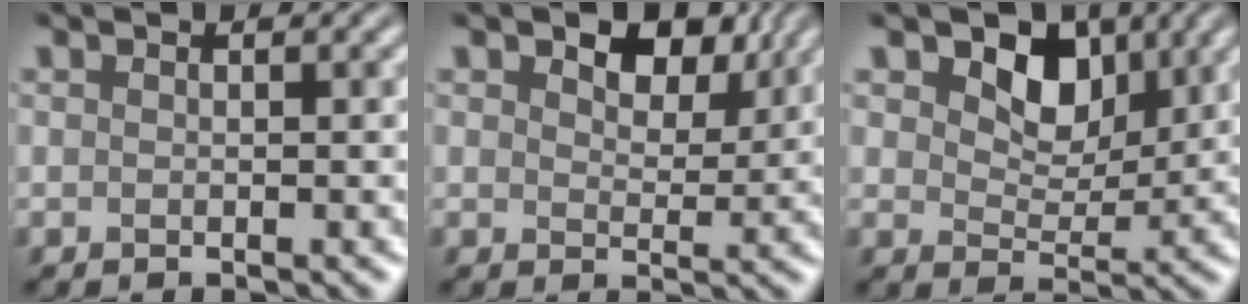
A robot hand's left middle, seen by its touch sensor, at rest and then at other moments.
{"total": 5.0, "force": [3.3, 2.7, 2.6], "torque": [-0.041, 0.006, 0.043]}
{"total": 4.2, "force": [2.4, 2.8, 2.1], "torque": [-0.042, -0.003, 0.036]}